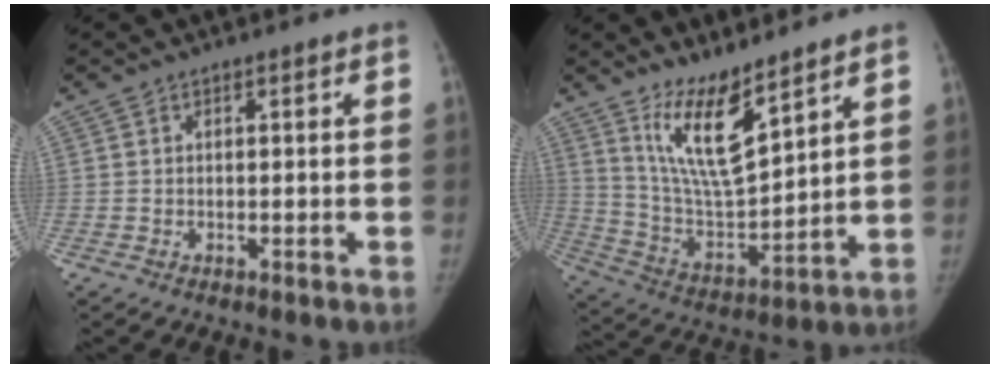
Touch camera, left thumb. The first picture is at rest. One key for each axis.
{"total": 12.9, "fx": 8.8, "fy": 3.4, "fz": 8.8, "tx": -0.142, "ty": -0.074, "tz": 0.183}